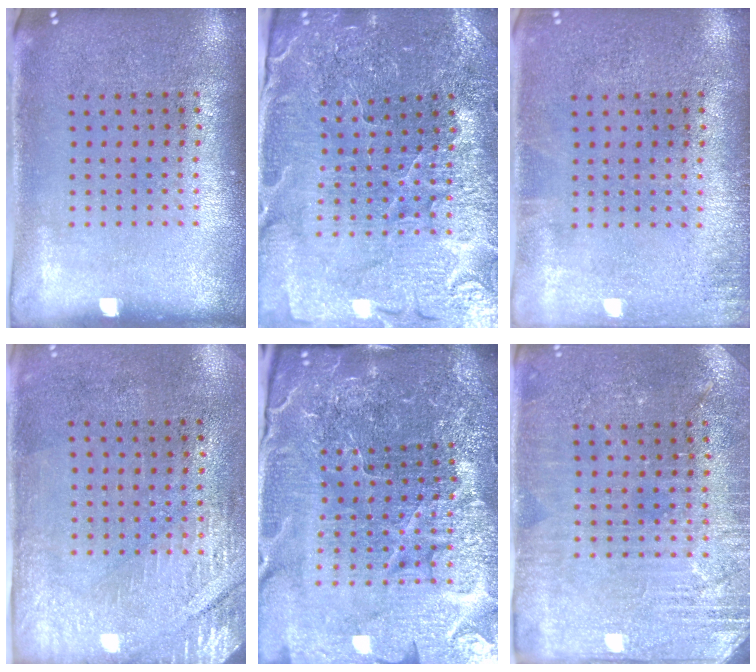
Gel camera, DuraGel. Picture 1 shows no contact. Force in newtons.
{"total": 3.3, "press": 3.3, "slide": 0.2}
{"total": 0.9, "press": 0.9, "slide": 0.2}
{"total": 2.8, "press": 2.4, "slide": 1.4}
{"total": 6.5, "press": 5.8, "slide": 3.0}
{"total": 2.8, "press": 2.8, "slide": 0.5}